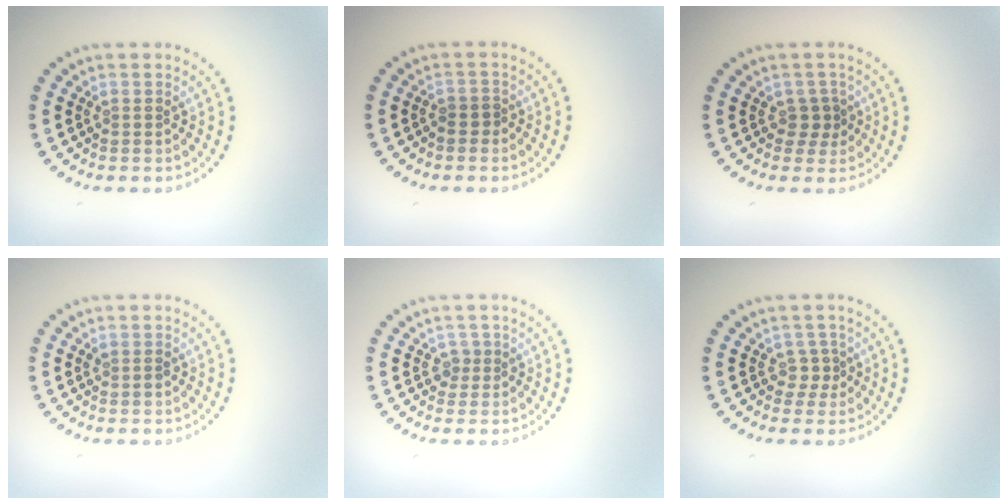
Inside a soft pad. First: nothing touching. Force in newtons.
{"total": 0.9, "press": 0.7, "slide": 0.6}
{"total": 1.4, "press": 1.2, "slide": 0.7}
{"total": 0.6, "press": 0.6, "slide": 0.1}
{"total": 1.1, "press": 0.8, "slide": 0.7}
{"total": 1.6, "press": 1.1, "slide": 1.1}